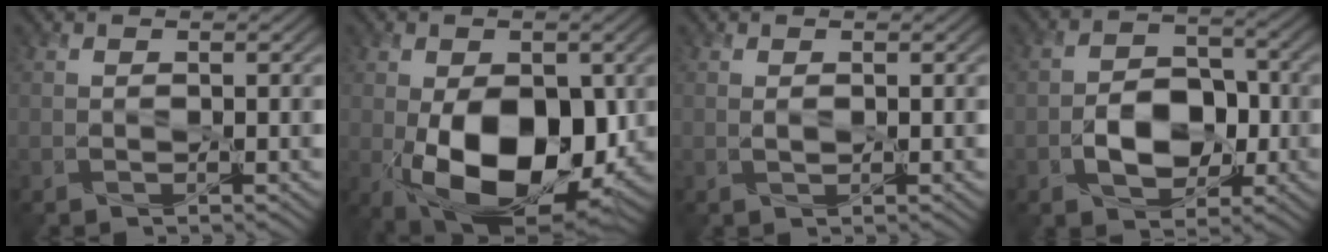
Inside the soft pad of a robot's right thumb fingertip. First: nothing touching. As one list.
[{"total": 14.9, "force": [-2.9, 8.5, 11.9], "torque": [-0.190, -0.022, -0.046]}, {"total": 0.6, "force": [0.2, 0.3, 0.5], "torque": [-0.013, -0.001, 0.003]}, {"total": 6.6, "force": [-1.9, 4.5, 4.5], "torque": [-0.075, 0.000, -0.036]}]